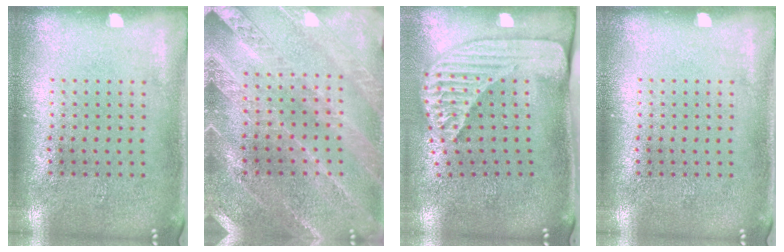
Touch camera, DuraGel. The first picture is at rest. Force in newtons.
{"total": 1.5, "press": 1.5, "slide": 0.2}
{"total": 2.4, "press": 1.7, "slide": 1.7}
{"total": 0.0}